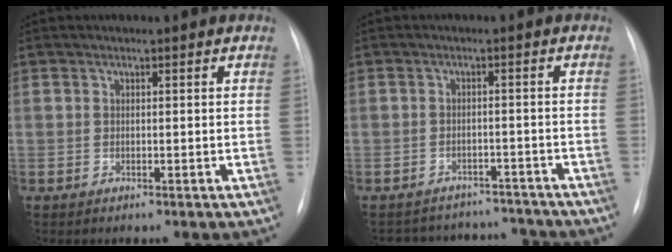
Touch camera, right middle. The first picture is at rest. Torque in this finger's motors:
{"motor_torque": [0.12, -0.51, -0.11, -0.08]}